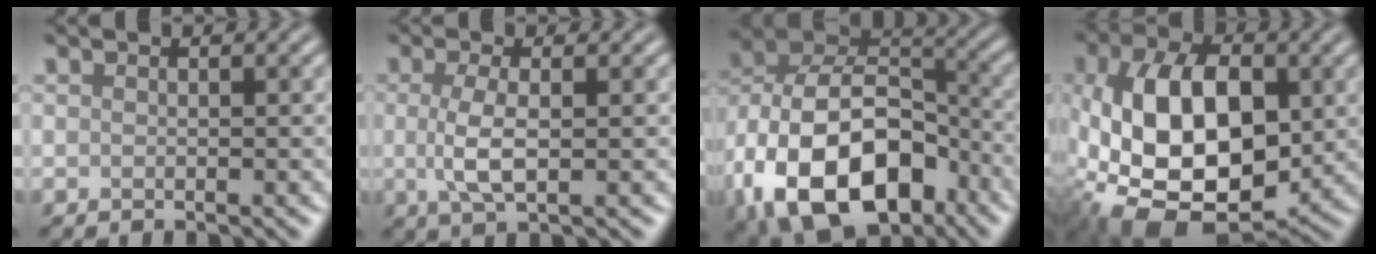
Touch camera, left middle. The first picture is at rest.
{"total": 3.3, "force": [0.0, 1.1, 3.1], "torque": [-0.069, -0.001, 0.000]}
{"total": 17.1, "force": [-7.1, 10.7, 11.4], "torque": [-0.220, -0.017, -0.130]}
{"total": 15.3, "force": [-1.2, 9.6, 11.8], "torque": [-0.227, -0.022, -0.016]}